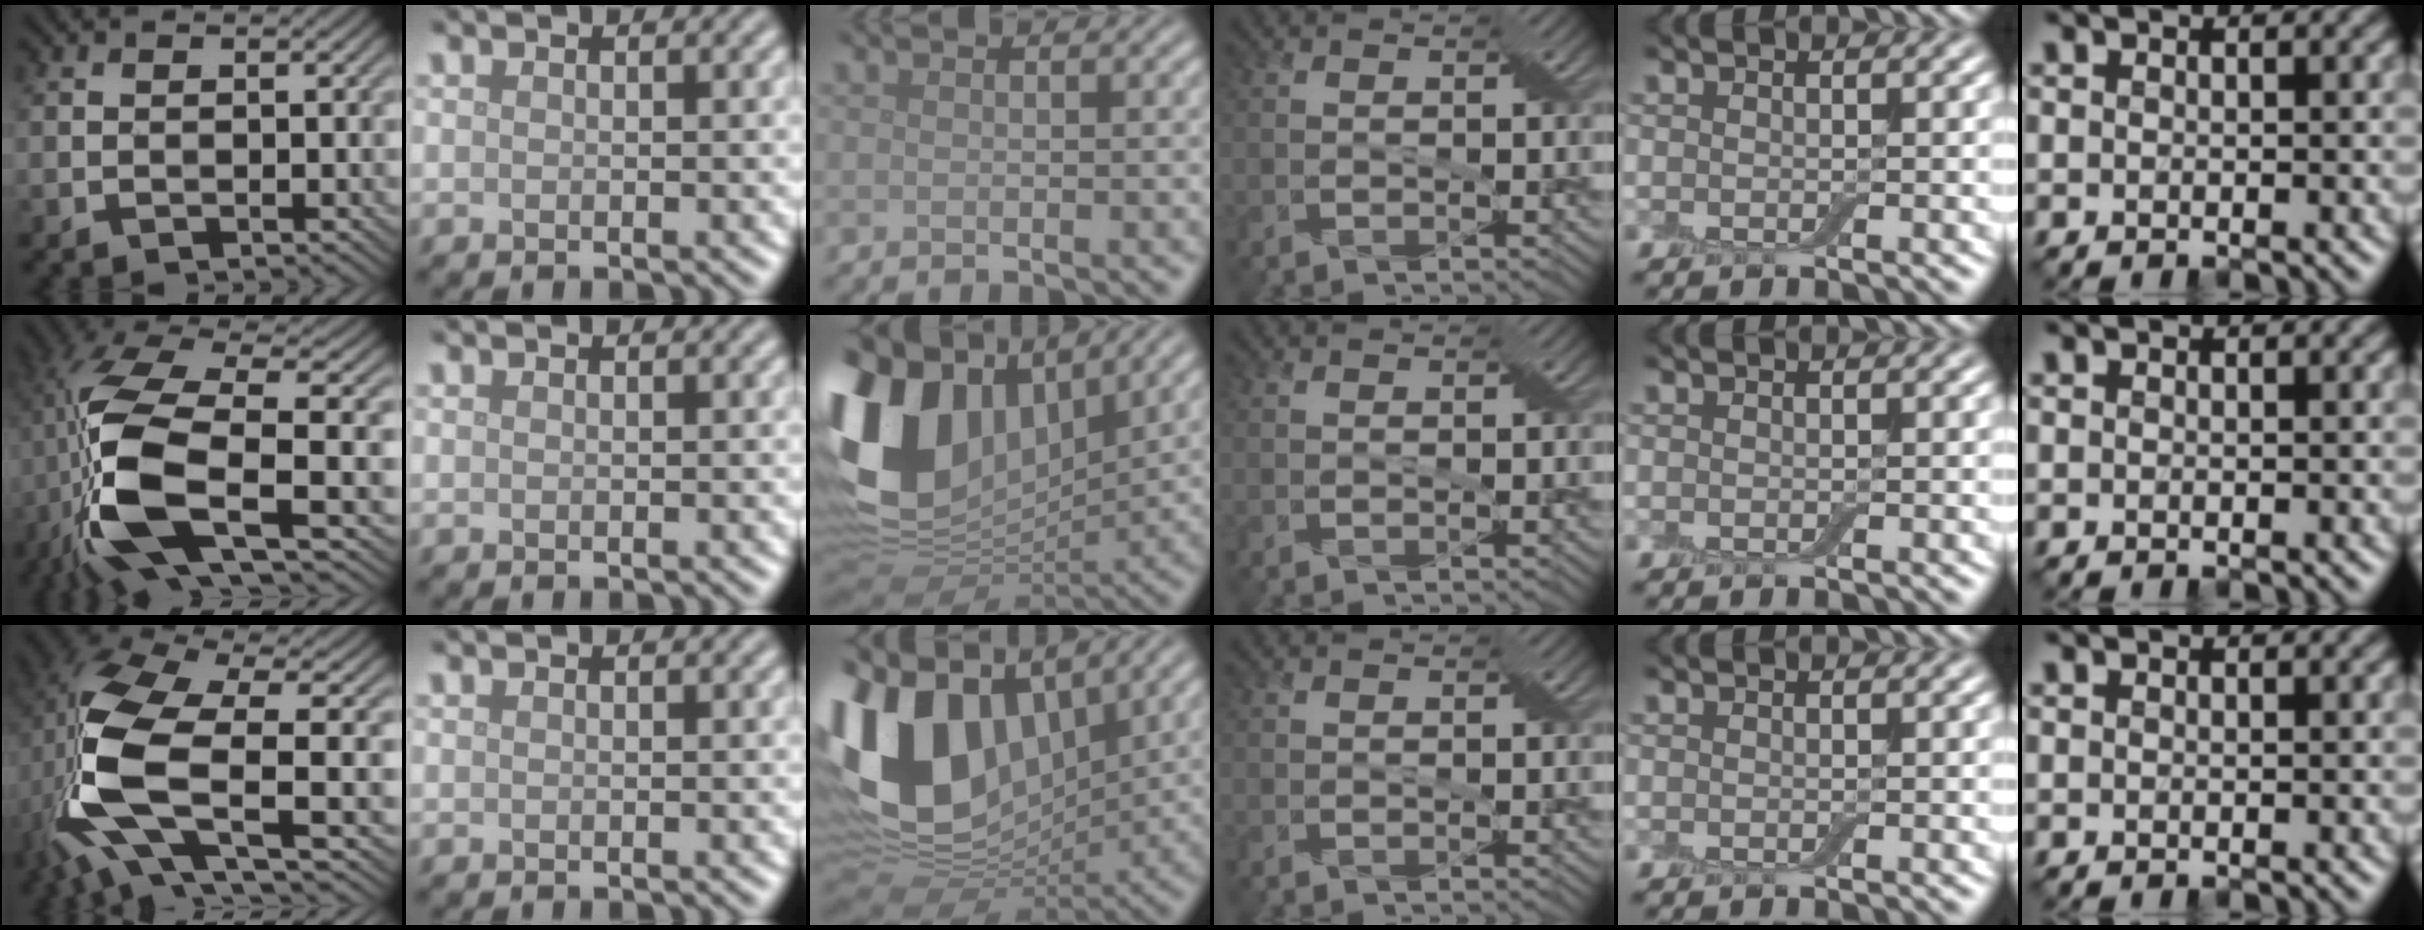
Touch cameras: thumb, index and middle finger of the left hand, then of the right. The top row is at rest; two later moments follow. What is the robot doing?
{"motion": "cut", "object": "cling film"}